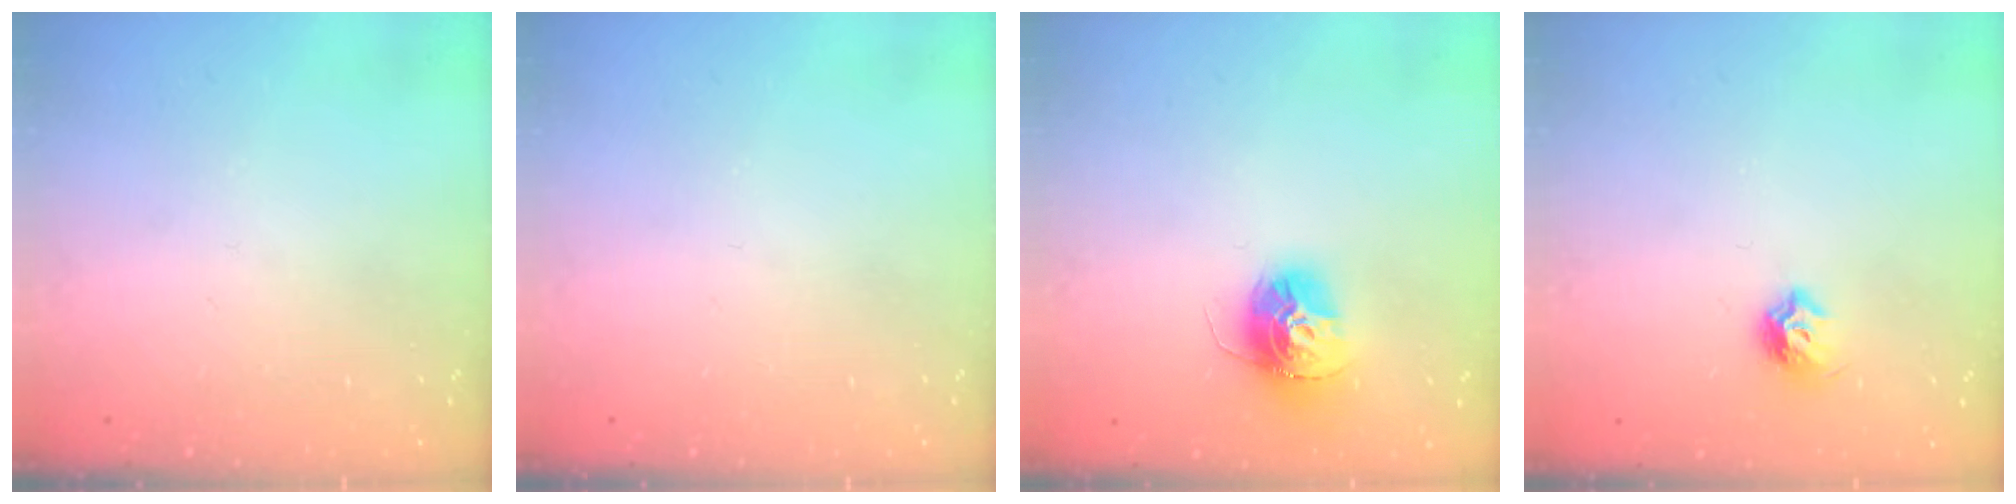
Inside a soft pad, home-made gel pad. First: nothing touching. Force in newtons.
{"total": 0.0}
{"total": 13.1, "press": 13.0, "slide": 1.1}
{"total": 5.1, "press": 5.0, "slide": 1.0}